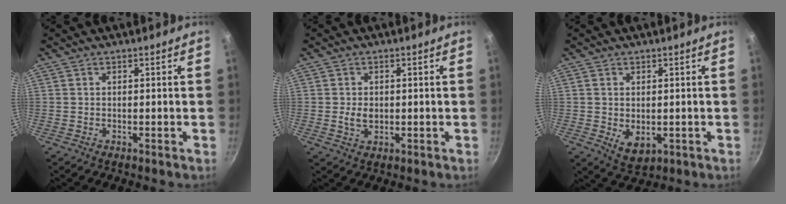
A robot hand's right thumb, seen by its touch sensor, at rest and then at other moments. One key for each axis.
{"total": 3.0, "fx": -0.1, "fy": 2.1, "fz": 2.1, "tx": -0.029, "ty": -0.001, "tz": 0.000}
{"total": 5.1, "fx": -0.4, "fy": 3.3, "fz": 3.8, "tx": -0.060, "ty": -0.016, "tz": 0.002}